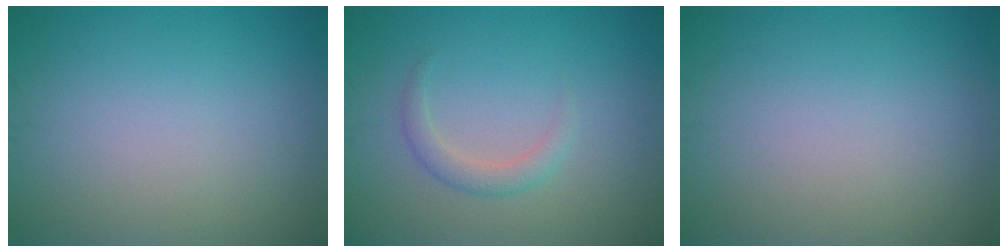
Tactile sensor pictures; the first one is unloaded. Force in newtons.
{"total": 1.8, "press": 1.7, "slide": 0.1}
{"total": 0.0}